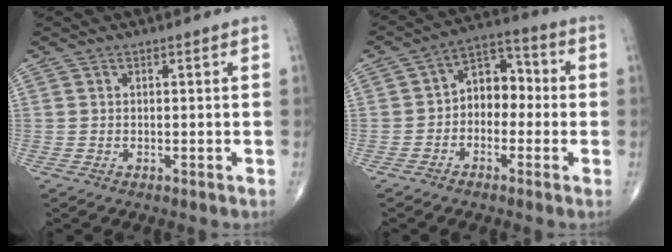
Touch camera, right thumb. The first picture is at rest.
{"total": 8.5, "force": [-0.9, 6.1, 5.8], "torque": [-0.053, 0.040, -0.033]}